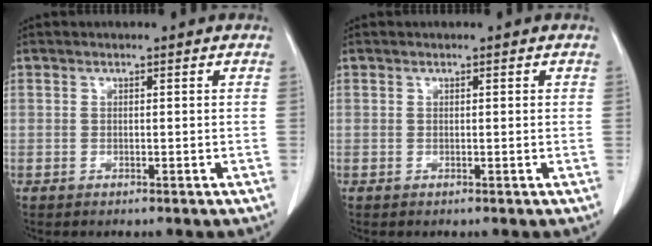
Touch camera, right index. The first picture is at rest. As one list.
[{"total": 0.0}]